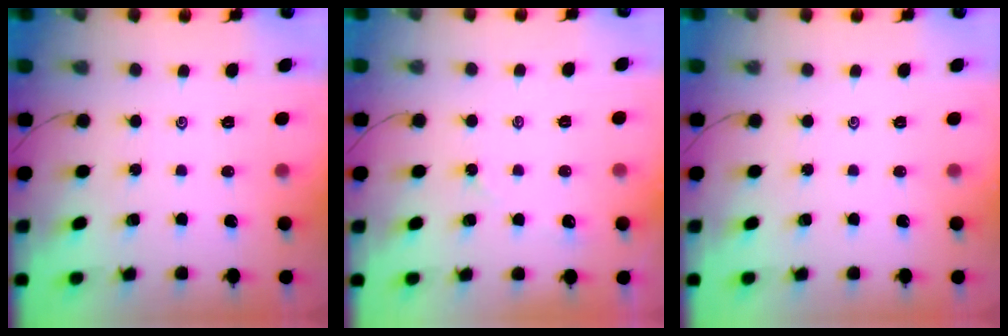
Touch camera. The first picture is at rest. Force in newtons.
{"total": 2.9, "press": 2.8, "slide": 0.6}
{"total": 0.0}